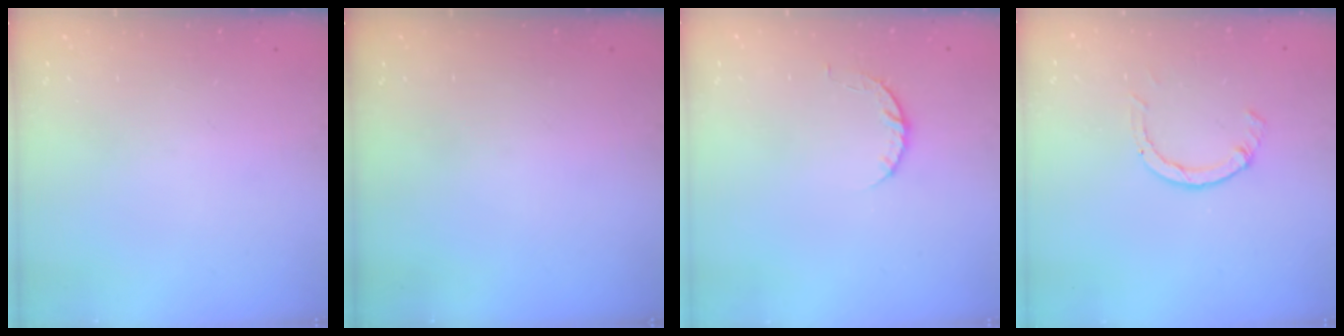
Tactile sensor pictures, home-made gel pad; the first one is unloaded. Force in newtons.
{"total": 0.0}
{"total": 3.9, "press": 3.9, "slide": 0.6}
{"total": 2.3, "press": 2.3, "slide": 0.3}